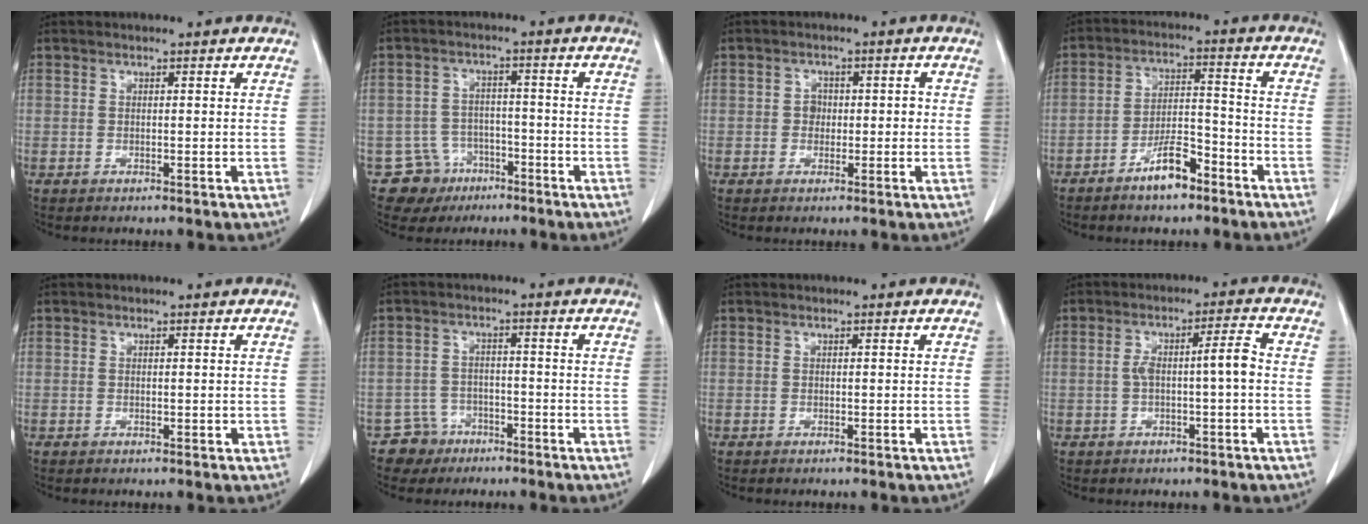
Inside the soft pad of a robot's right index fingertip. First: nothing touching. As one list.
[{"total": 6.1, "force": [-3.6, 4.9, -0.2], "torque": [0.015, 0.011, -0.052]}, {"total": 2.5, "force": [-0.2, 2.0, 1.5], "torque": [-0.017, 0.009, -0.004]}, {"total": 7.2, "force": [-4.9, 2.1, 4.9], "torque": [-0.087, 0.009, -0.085]}, {"total": 0.7, "force": [0.0, 0.5, 0.5], "torque": [-0.007, 0.002, 0.004]}, {"total": 4.2, "force": [-2.8, 3.1, -0.5], "torque": [0.019, 0.013, -0.044]}, {"total": 0.0}, {"total": 5.3, "force": [-0.4, 0.4, 5.3], "torque": [-0.096, 0.022, -0.004]}]